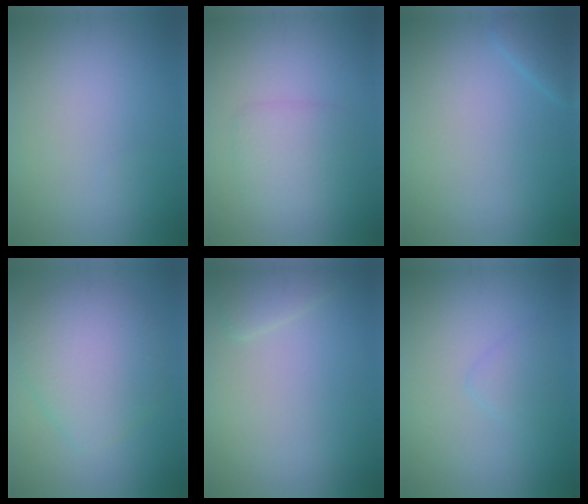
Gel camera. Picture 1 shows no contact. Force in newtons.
{"total": 2.5, "press": 2.5, "slide": 0.3}
{"total": 1.3, "press": 1.3, "slide": 0.1}
{"total": 6.0, "press": 6.0, "slide": 0.2}
{"total": 1.6, "press": 1.6, "slide": 0.2}
{"total": 1.4, "press": 1.4, "slide": 0.1}